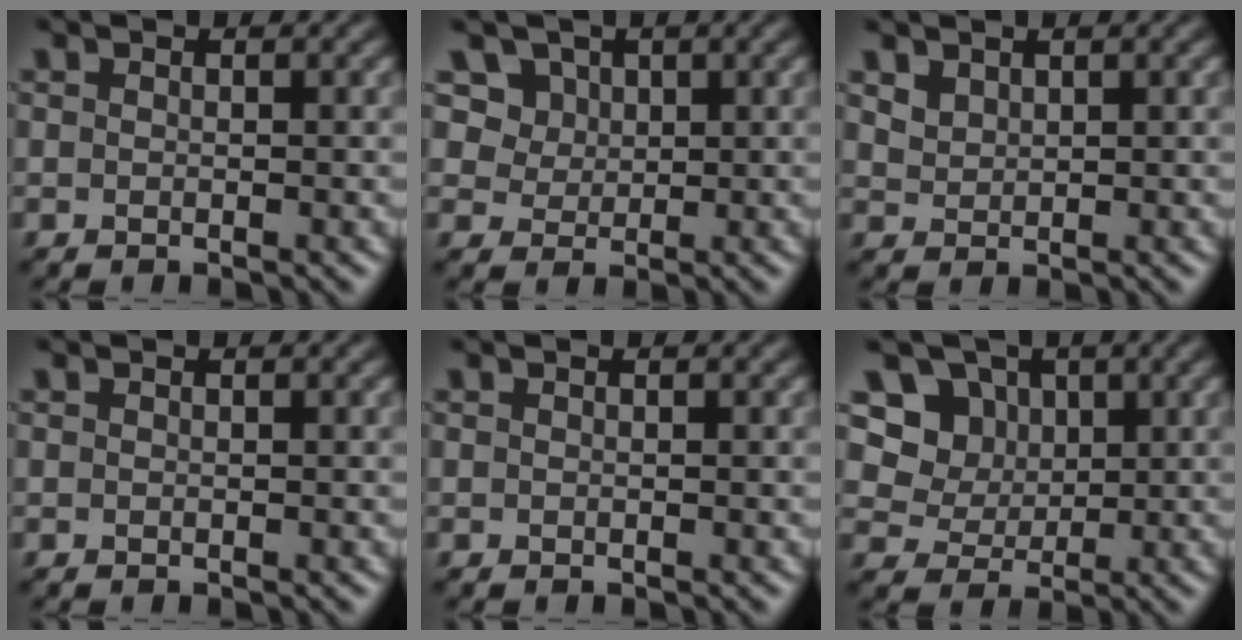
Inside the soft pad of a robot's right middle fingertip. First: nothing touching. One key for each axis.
{"total": 5.9, "fx": 3.3, "fy": 4.3, "fz": 2.4, "tx": -0.054, "ty": -0.005, "tz": 0.057}
{"total": 1.4, "fx": 1.1, "fy": 0.8, "fz": 0.4, "tx": -0.013, "ty": -0.002, "tz": 0.025}
{"total": 0.0}
{"total": 0.0}
{"total": 7.7, "fx": 3.4, "fy": 6.2, "fz": 3.0, "tx": -0.056, "ty": 0.003, "tz": 0.049}